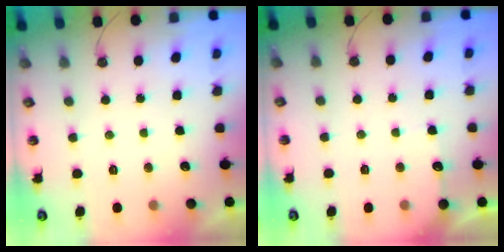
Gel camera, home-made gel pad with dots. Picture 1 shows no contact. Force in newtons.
{"total": 5.0, "press": 5.0, "slide": 0.6}